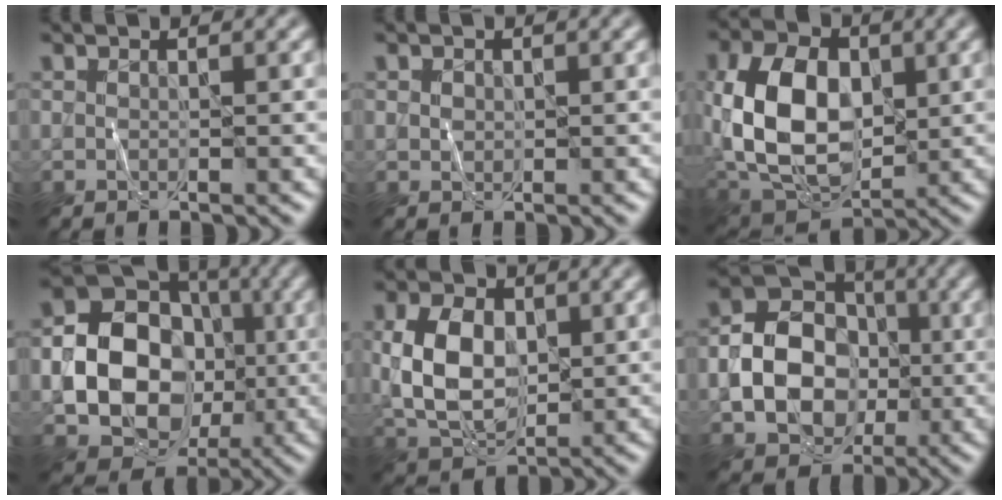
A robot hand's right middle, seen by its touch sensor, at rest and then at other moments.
{"total": 0.8, "force": [0.2, 0.7, 0.2], "torque": [-0.003, -0.001, 0.004]}
{"total": 12.0, "force": [0.7, 8.1, 8.8], "torque": [-0.199, 0.006, 0.009]}
{"total": 14.2, "force": [-1.6, 11.6, 7.9], "torque": [-0.123, -0.006, -0.044]}
{"total": 7.3, "force": [0.4, 4.9, 5.3], "torque": [-0.116, 0.003, 0.008]}
{"total": 8.9, "force": [-1.5, 6.9, 5.4], "torque": [-0.098, -0.005, -0.034]}